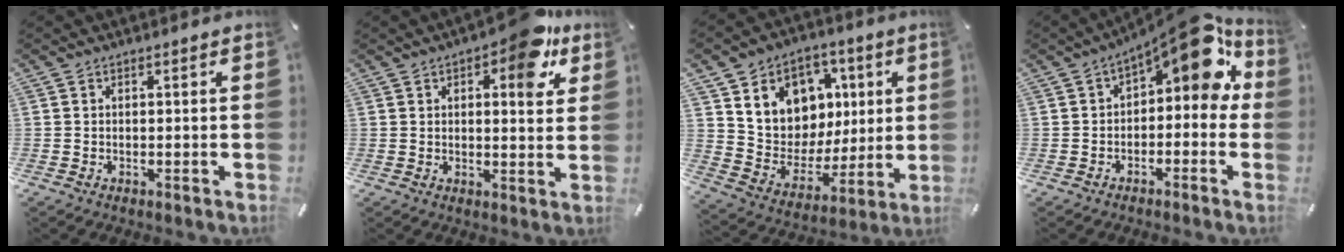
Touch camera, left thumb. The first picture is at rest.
{"total": 11.5, "force": [6.1, 5.1, 8.3], "torque": [-0.091, -0.036, 0.096]}
{"total": 12.2, "force": [3.8, 11.2, 2.8], "torque": [-0.045, -0.036, 0.079]}
{"total": 12.4, "force": [6.4, 5.0, 9.3], "torque": [-0.135, -0.045, 0.106]}